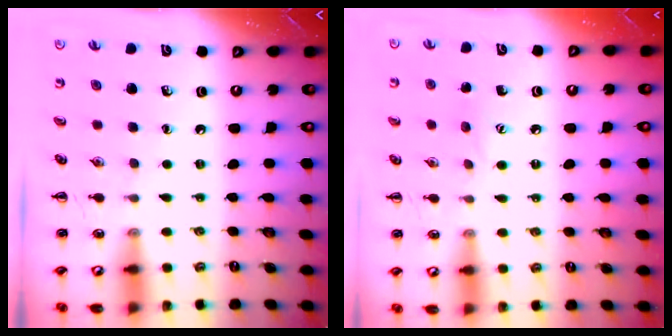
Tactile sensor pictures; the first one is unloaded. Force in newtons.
{"total": 6.5, "press": 6.3, "slide": 1.7}